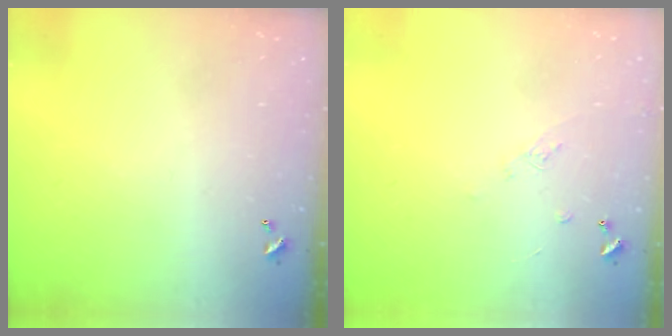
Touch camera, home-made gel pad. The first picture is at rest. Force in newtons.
{"total": 6.5, "press": 6.4, "slide": 0.9}